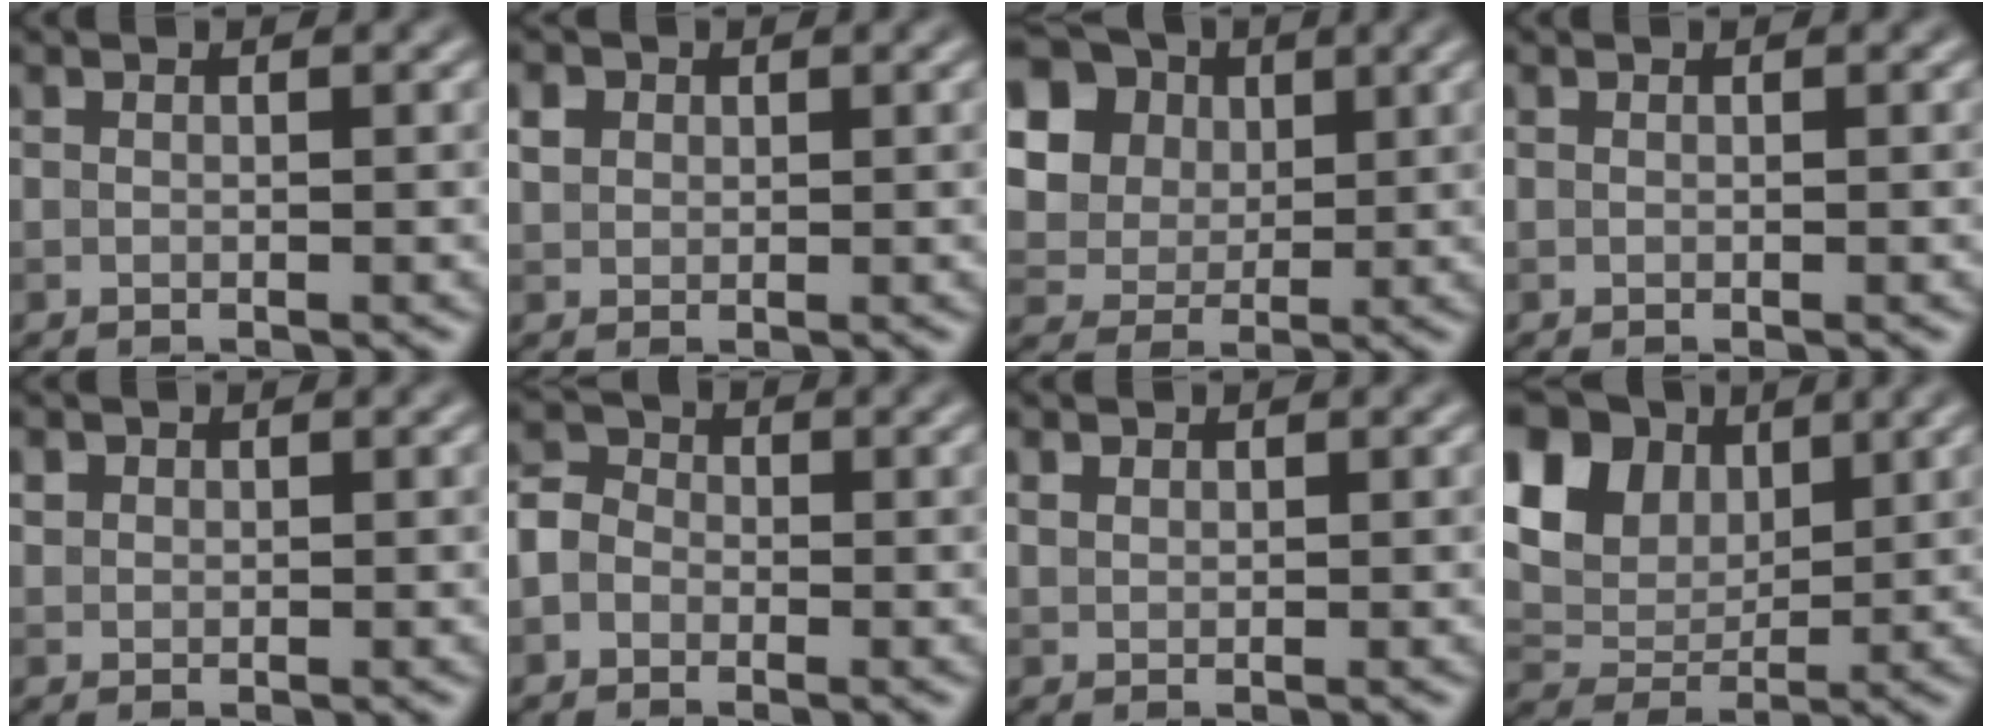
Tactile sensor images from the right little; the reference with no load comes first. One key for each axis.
{"total": 1.5, "fx": 0.6, "fy": 1.3, "fz": 0.5, "tx": -0.008, "ty": 0.002, "tz": 0.011}
{"total": 14.1, "fx": 5.3, "fy": 11.7, "fz": 5.8, "tx": -0.160, "ty": 0.020, "tz": 0.091}
{"total": 0.0}
{"total": 0.8, "fx": 0.4, "fy": 0.7, "fz": 0.1, "tx": 0.000, "ty": 0.000, "tz": 0.009}
{"total": 2.8, "fx": -1.0, "fy": 2.3, "fz": 1.2, "tx": -0.011, "ty": 0.008, "tz": -0.028}
{"total": 1.0, "fx": 0.8, "fy": 0.6, "fz": 0.2, "tx": -0.006, "ty": 0.000, "tz": 0.018}
{"total": 12.1, "fx": 5.6, "fy": 8.4, "fz": 6.7, "tx": -0.139, "ty": 0.030, "tz": 0.093}